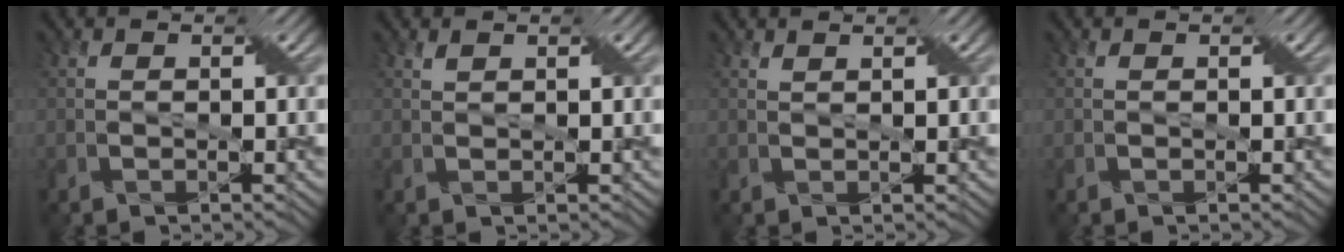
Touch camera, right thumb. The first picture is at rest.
{"total": 1.1, "force": [0.9, 0.0, 0.6], "torque": [-0.014, 0.006, 0.016]}
{"total": 1.2, "force": [1.0, -0.3, 0.6], "torque": [-0.014, 0.006, 0.019]}
{"total": 0.0}